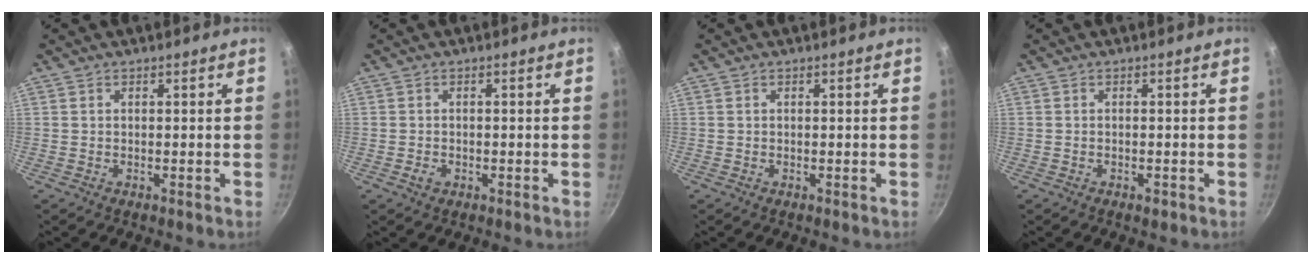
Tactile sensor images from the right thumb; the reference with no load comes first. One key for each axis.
{"total": 1.5, "fx": -0.6, "fy": 1.1, "fz": 0.9, "tx": -0.015, "ty": 0.005, "tz": -0.011}
{"total": 0.0}
{"total": 1.2, "fx": -0.7, "fy": 0.6, "fz": 0.8, "tx": -0.016, "ty": 0.002, "tz": -0.008}